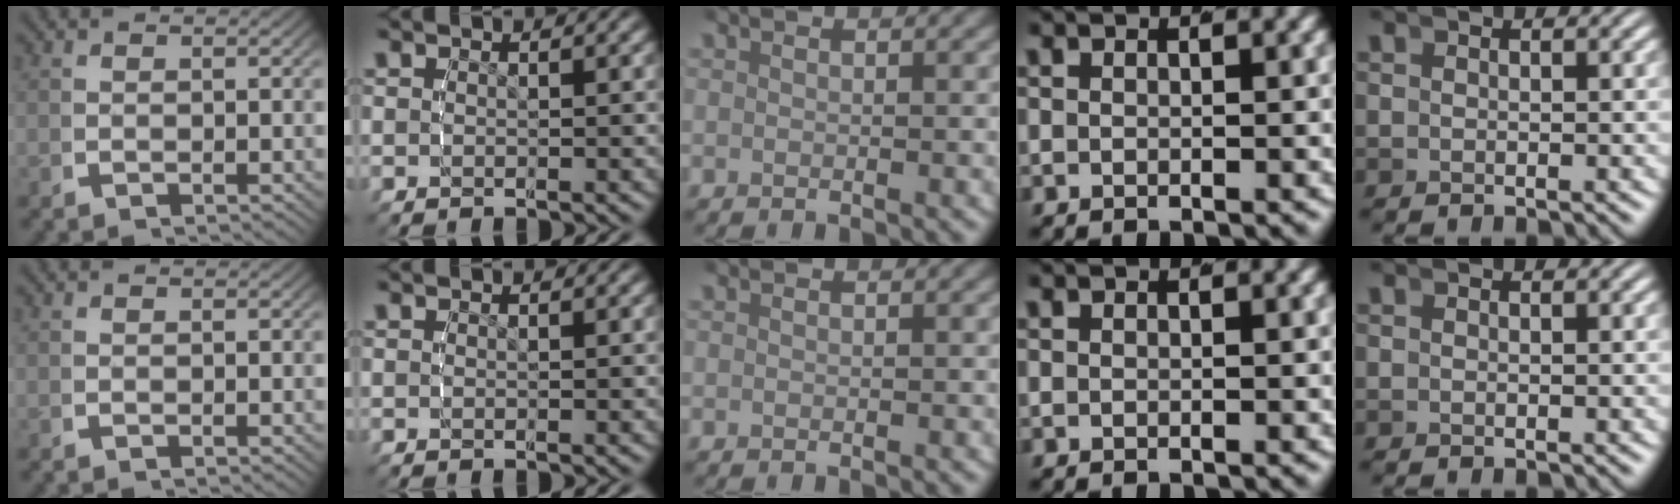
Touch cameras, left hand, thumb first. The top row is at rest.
{}